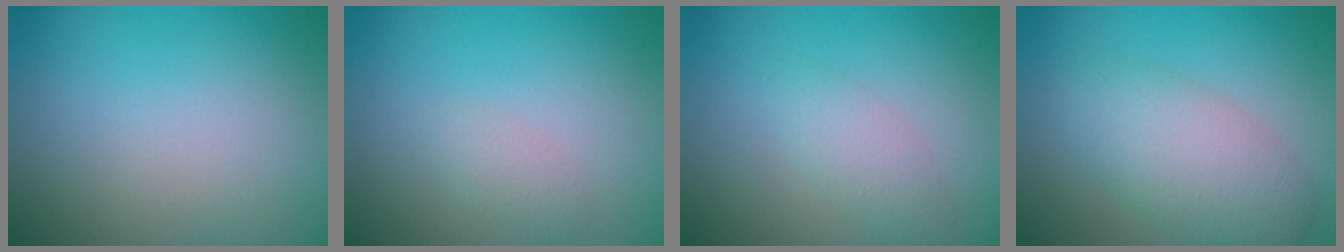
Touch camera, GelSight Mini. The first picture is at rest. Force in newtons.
{"total": 1.2, "press": 1.2, "slide": 0.1}
{"total": 1.9, "press": 1.9, "slide": 0.2}
{"total": 5.5, "press": 5.5, "slide": 0.1}